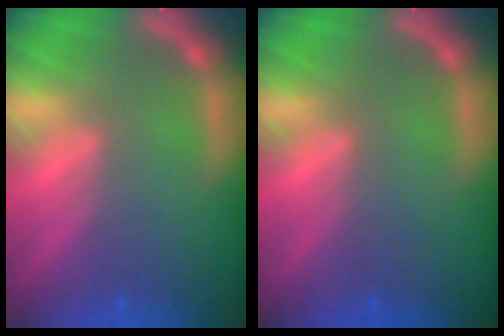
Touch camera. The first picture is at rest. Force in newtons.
{"total": 0.0}